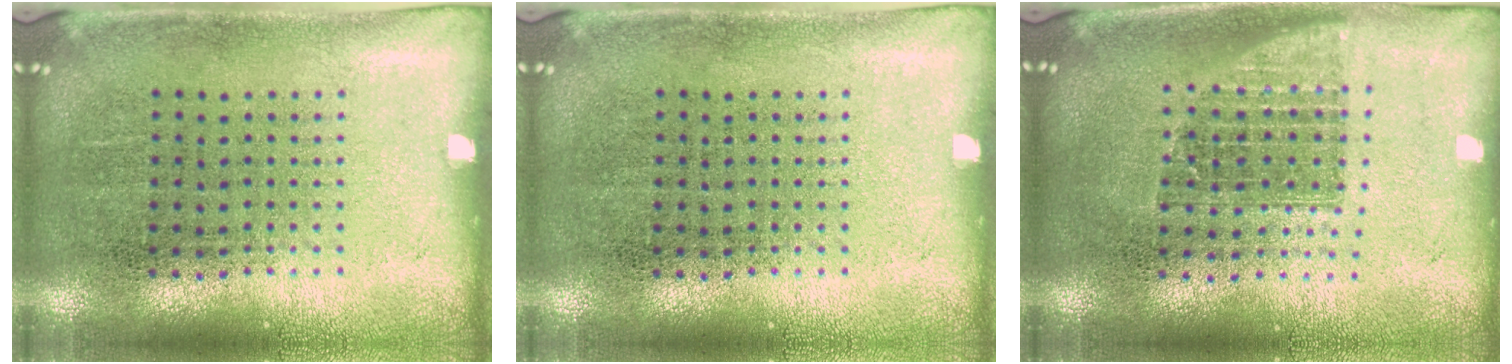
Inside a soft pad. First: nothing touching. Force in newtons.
{"total": 0.0}
{"total": 1.4, "press": 1.1, "slide": 0.8}